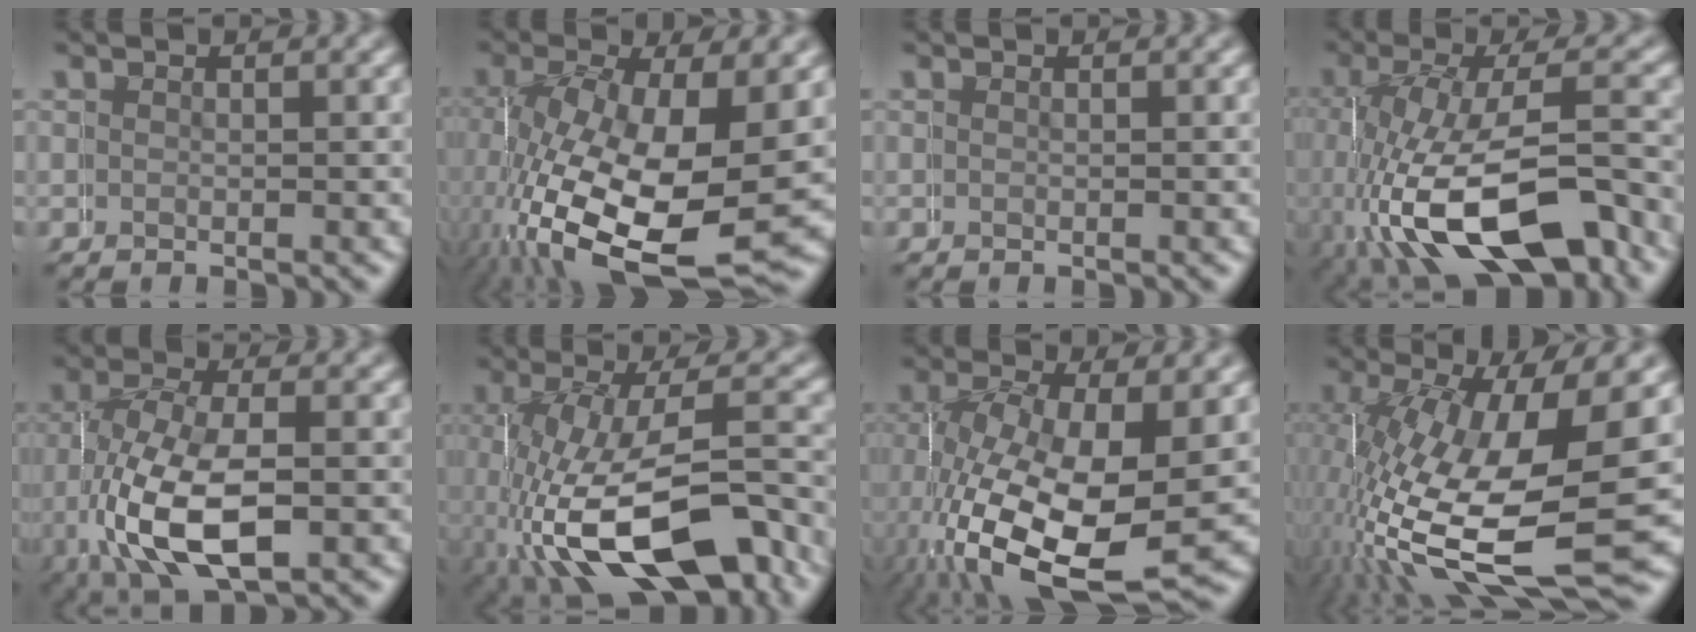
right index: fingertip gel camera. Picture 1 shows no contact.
{"total": 12.4, "force": [-1.7, 6.9, 10.1], "torque": [-0.218, -0.068, 0.014]}
{"total": 0.0}
{"total": 10.1, "force": [-3.7, 5.2, 7.8], "torque": [-0.175, -0.047, -0.027]}
{"total": 7.3, "force": [-1.4, 4.2, 5.8], "torque": [-0.137, -0.032, -0.001]}
{"total": 11.2, "force": [-4.1, 5.9, 8.6], "torque": [-0.193, -0.053, -0.027]}
{"total": 10.3, "force": [-2.0, 6.0, 8.1], "torque": [-0.186, -0.066, 0.006]}
{"total": 13.1, "force": [-2.7, 6.2, 11.2], "torque": [-0.223, -0.047, -0.009]}